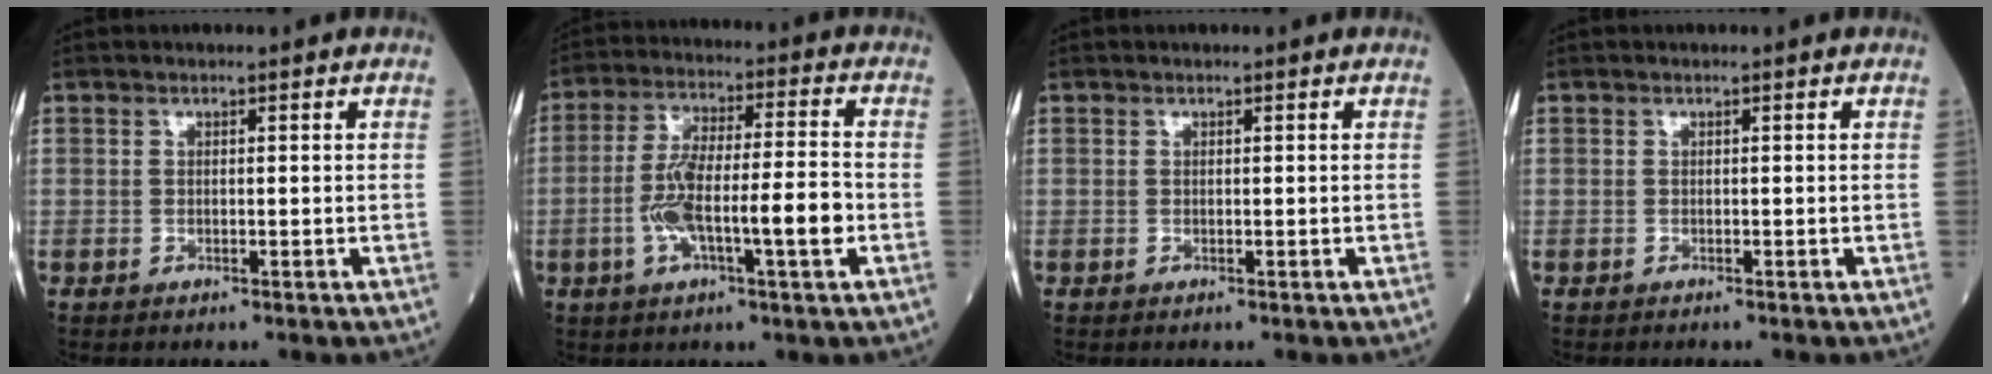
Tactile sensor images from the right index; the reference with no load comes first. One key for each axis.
{"total": 11.8, "fx": -3.0, "fy": 1.5, "fz": 11.3, "tx": -0.209, "ty": 0.011, "tz": -0.055}
{"total": 0.0}
{"total": 0.0}